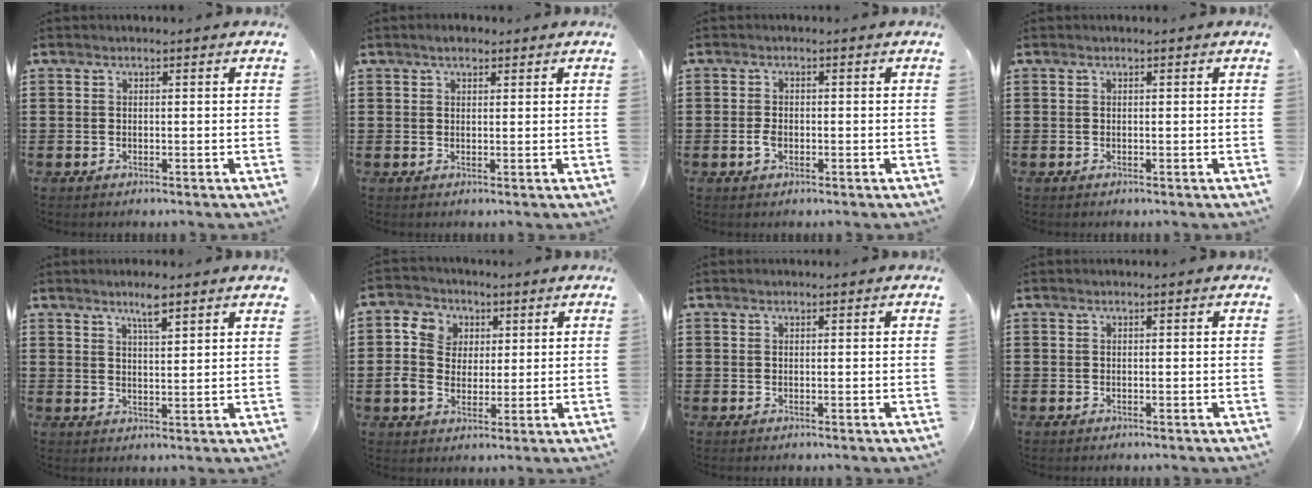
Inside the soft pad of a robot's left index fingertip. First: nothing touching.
{"total": 2.0, "force": [1.5, 0.9, 1.0], "torque": [-0.023, 0.006, 0.027]}
{"total": 2.0, "force": [-0.6, 1.2, 1.5], "torque": [-0.037, 0.000, -0.013]}
{"total": 0.0}
{"total": 4.4, "force": [3.5, 0.4, 2.7], "torque": [-0.043, -0.003, 0.056]}
{"total": 6.4, "force": [1.0, 5.7, 2.9], "torque": [-0.082, 0.017, 0.016]}
{"total": 0.0}
{"total": 0.0}